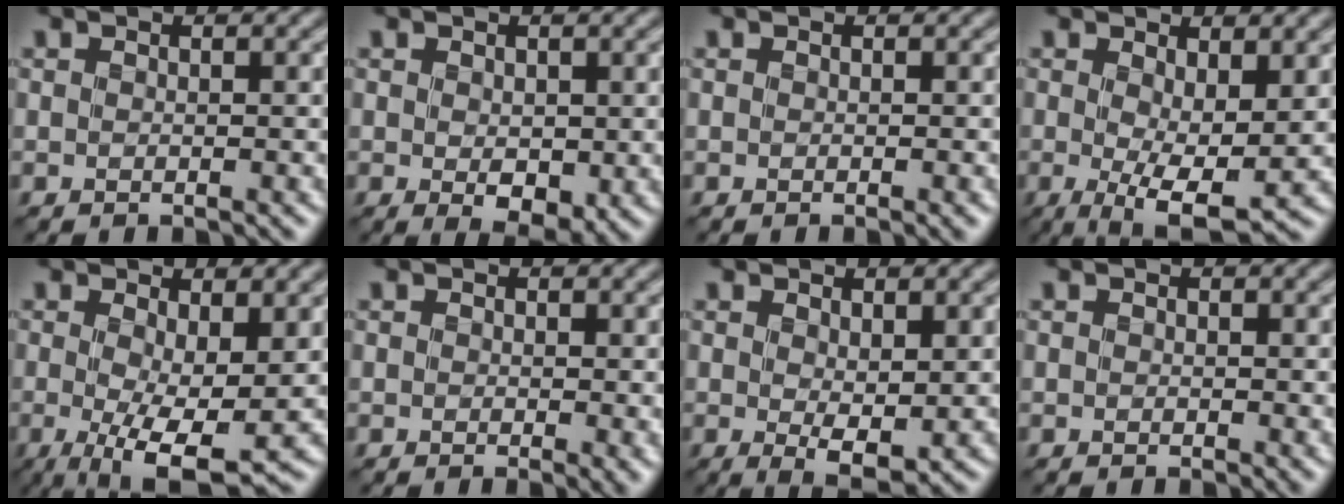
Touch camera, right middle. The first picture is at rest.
{"total": 2.7, "force": [0.0, 1.5, 2.2], "torque": [-0.041, -0.007, 0.006]}
{"total": 0.5, "force": [-0.2, 0.0, 0.5], "torque": [-0.006, 0.000, -0.005]}
{"total": 5.7, "force": [0.1, 1.8, 5.4], "torque": [-0.093, -0.015, 0.005]}
{"total": 7.7, "force": [-0.6, 2.3, 7.3], "torque": [-0.118, -0.017, -0.009]}
{"total": 1.3, "force": [0.3, 0.2, 1.3], "torque": [-0.014, -0.004, 0.005]}
{"total": 2.8, "force": [0.8, 1.0, 2.5], "torque": [-0.044, -0.009, 0.018]}
{"total": 0.6, "force": [0.2, 0.1, 0.5], "torque": [-0.006, 0.000, 0.003]}